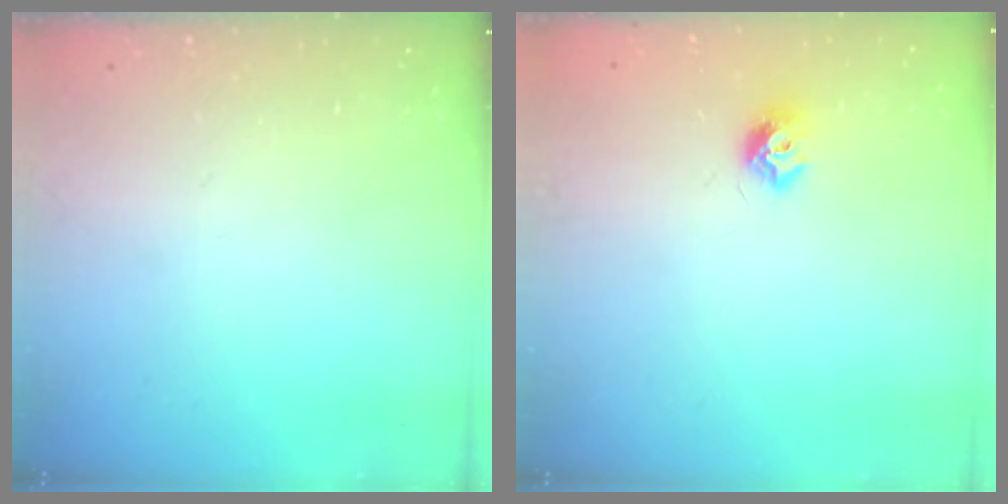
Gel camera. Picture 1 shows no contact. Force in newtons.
{"total": 7.3, "press": 7.3, "slide": 0.3}